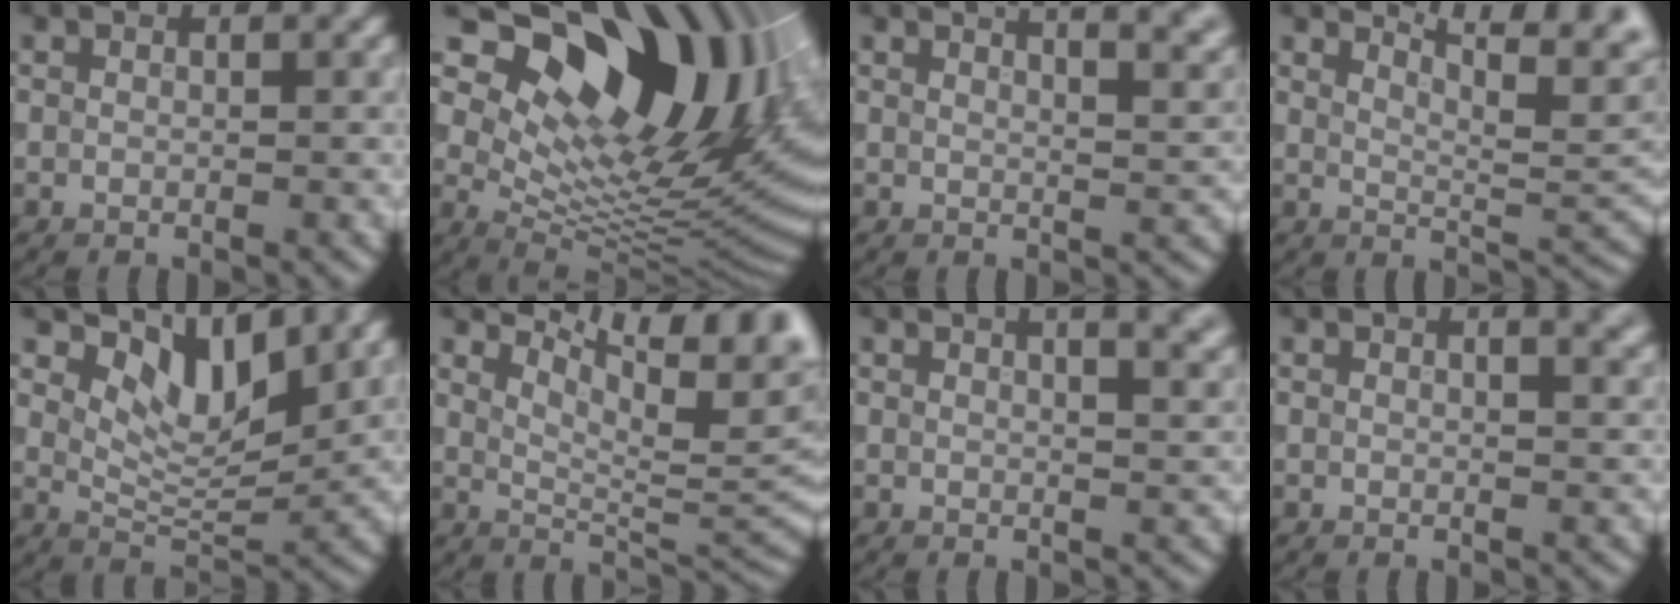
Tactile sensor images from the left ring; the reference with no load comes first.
{"total": 17.5, "force": [8.4, 8.6, 12.8], "torque": [-0.189, 0.024, 0.147]}
{"total": 9.5, "force": [6.1, 3.9, 6.2], "torque": [-0.016, 0.049, 0.039]}
{"total": 6.2, "force": [3.8, 1.8, 4.6], "torque": [-0.058, 0.008, 0.060]}
{"total": 5.9, "force": [3.6, 2.5, 4.0], "torque": [-0.074, -0.006, 0.060]}
{"total": 9.1, "force": [5.4, 2.9, 6.6], "torque": [-0.087, 0.007, 0.083]}
{"total": 8.2, "force": [4.5, 3.9, 5.6], "torque": [-0.010, 0.056, 0.025]}
{"total": 3.5, "force": [2.1, 1.6, 2.3], "torque": [0.001, 0.017, 0.008]}